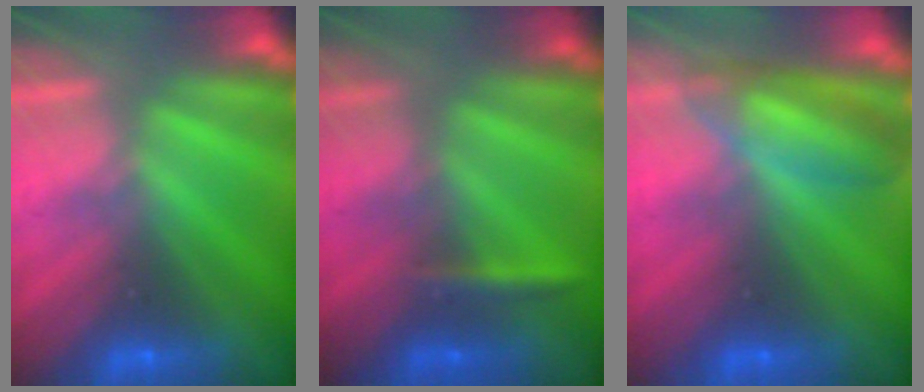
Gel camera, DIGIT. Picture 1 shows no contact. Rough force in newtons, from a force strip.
{"total": 2.3}
{"total": 4.8}